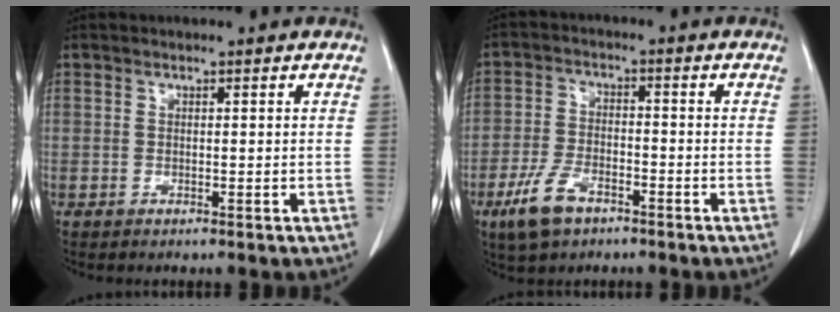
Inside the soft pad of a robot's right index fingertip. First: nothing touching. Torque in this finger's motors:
{"motor_torque": [0.13, -0.50, -0.48, -0.21]}